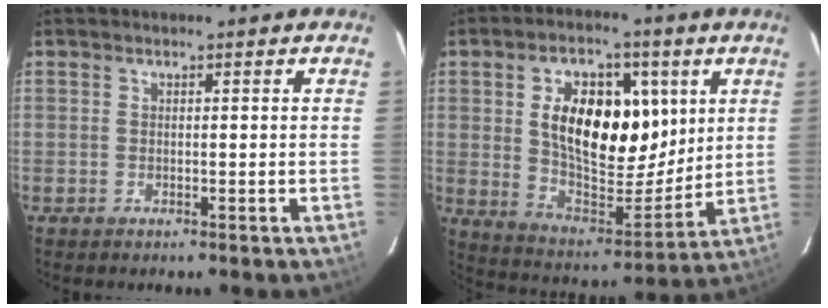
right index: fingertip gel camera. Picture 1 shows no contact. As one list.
[{"total": 18.6, "force": [5.0, 10.3, 14.7], "torque": [-0.256, 0.005, 0.095]}]